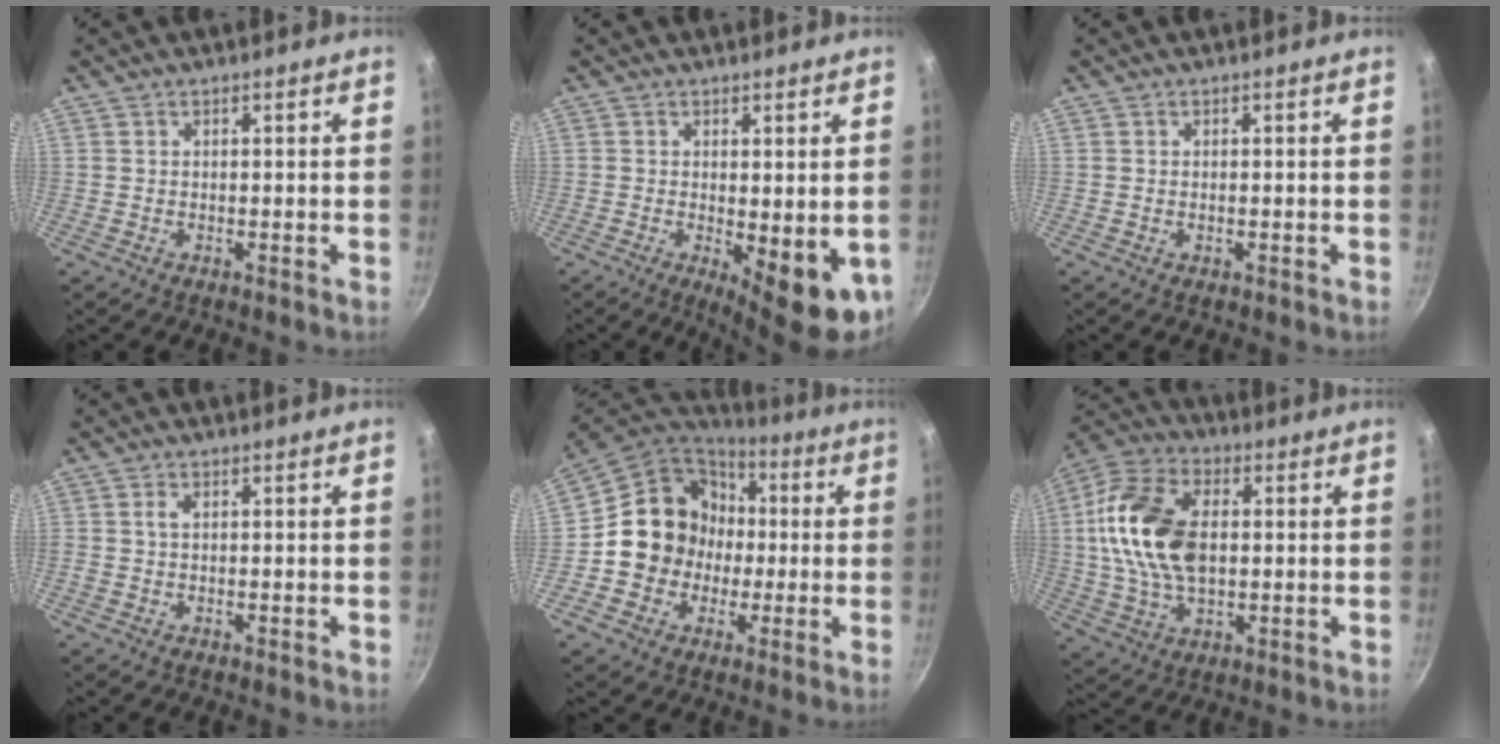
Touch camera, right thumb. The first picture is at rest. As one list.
[{"total": 9.4, "force": [-1.6, 3.4, 8.6], "torque": [-0.100, -0.008, -0.010]}, {"total": 0.6, "force": [-0.2, 0.3, 0.5], "torque": [-0.008, 0.002, -0.003]}, {"total": 1.4, "force": [0.2, 0.9, 1.0], "torque": [-0.017, 0.004, 0.002]}, {"total": 15.6, "force": [-0.5, 14.3, 6.2], "torque": [-0.071, 0.036, -0.014]}, {"total": 18.3, "force": [1.5, 11.5, 14.2], "torque": [-0.256, 0.015, 0.017]}]